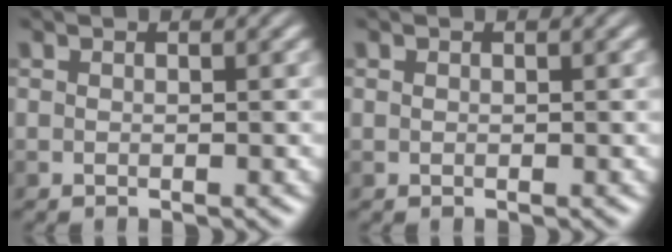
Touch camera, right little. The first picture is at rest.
{"total": 0.0}